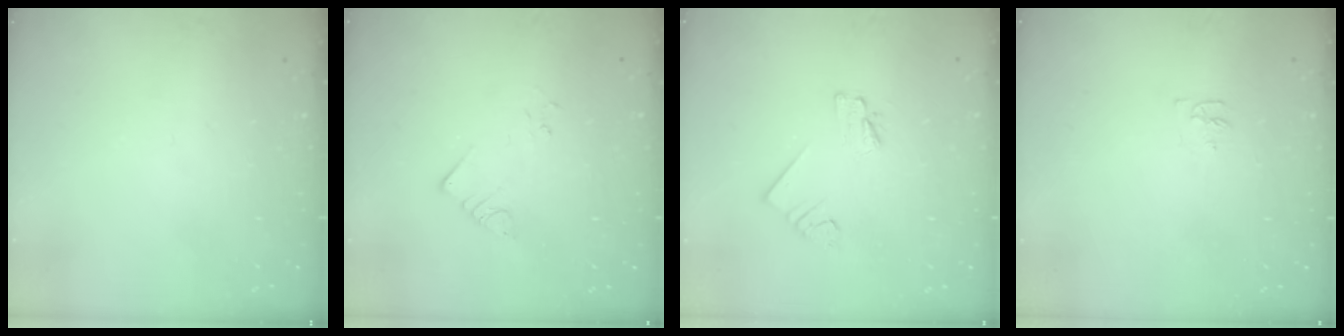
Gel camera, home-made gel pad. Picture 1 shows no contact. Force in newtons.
{"total": 2.2, "press": 2.2, "slide": 0.2}
{"total": 2.3, "press": 2.3, "slide": 0.1}
{"total": 4.0, "press": 3.9, "slide": 0.4}